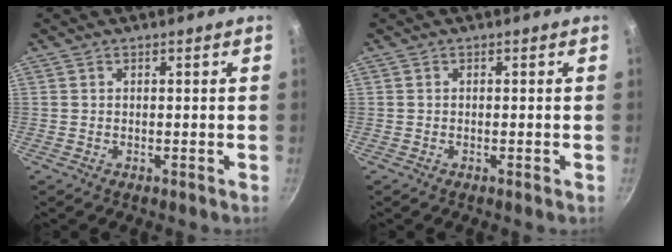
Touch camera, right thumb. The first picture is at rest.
{"total": 0.5, "force": [-0.3, 0.0, 0.4], "torque": [-0.011, 0.002, -0.005]}